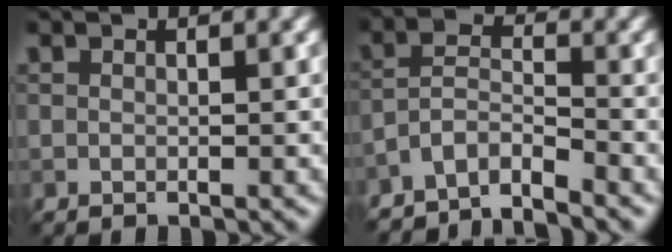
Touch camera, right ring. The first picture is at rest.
{"total": 4.0, "force": [-3.7, 0.6, 1.4], "torque": [-0.025, 0.001, -0.080]}